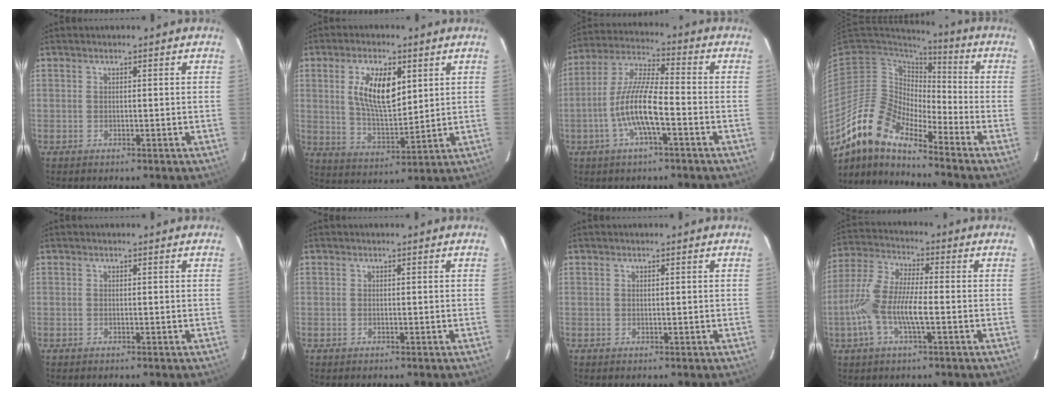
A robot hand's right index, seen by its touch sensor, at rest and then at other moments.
{"total": 10.9, "force": [3.6, 4.8, 9.1], "torque": [-0.167, 0.002, 0.073]}
{"total": 10.9, "force": [-3.8, 1.9, 10.1], "torque": [-0.211, 0.003, -0.074]}
{"total": 12.6, "force": [-10.4, 3.8, 6.1], "torque": [-0.097, -0.005, -0.212]}
{"total": 0.0}
{"total": 0.0}
{"total": 0.0}
{"total": 11.3, "force": [-2.8, 3.3, 10.4], "torque": [-0.226, 0.003, -0.056]}